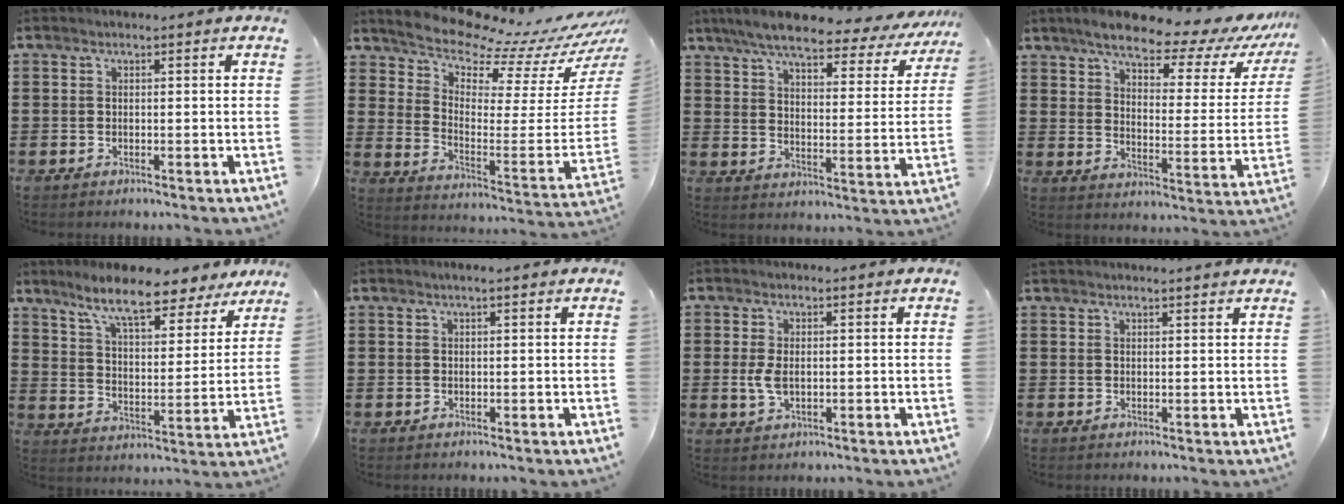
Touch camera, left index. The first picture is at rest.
{"total": 8.6, "force": [8.2, 0.9, 2.3], "torque": [-0.060, -0.098, 0.131]}
{"total": 8.0, "force": [6.9, 1.1, 3.9], "torque": [-0.096, -0.037, 0.117]}
{"total": 9.1, "force": [7.6, 2.0, 4.6], "torque": [-0.100, -0.048, 0.124]}
{"total": 9.2, "force": [7.7, 1.4, 4.8], "torque": [-0.113, -0.036, 0.132]}
{"total": 0.8, "force": [0.4, 0.0, 0.6], "torque": [-0.011, 0.001, 0.008]}
{"total": 3.4, "force": [0.1, 1.8, 2.9], "torque": [-0.072, -0.001, -0.003]}
{"total": 1.3, "force": [1.3, -0.2, 0.2], "torque": [-0.004, -0.002, 0.026]}